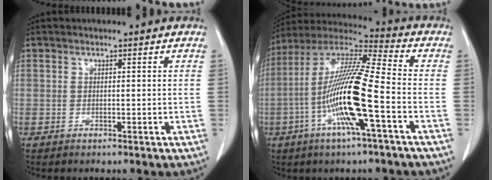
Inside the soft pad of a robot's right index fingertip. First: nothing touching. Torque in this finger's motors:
{"motor_torque": [2.14, 0.00, 0.91, 0.20]}